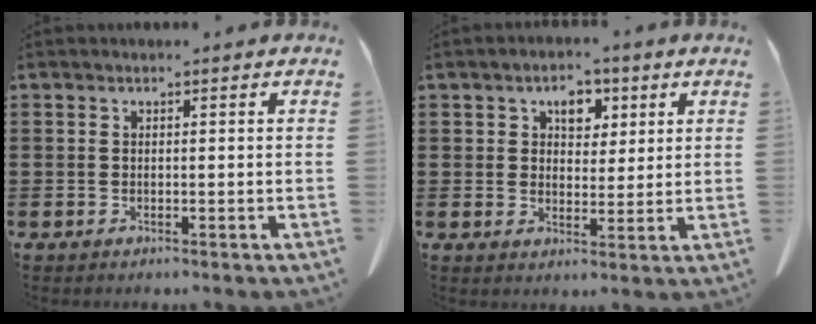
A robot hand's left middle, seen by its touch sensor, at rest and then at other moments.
{"total": 4.5, "force": [2.4, 3.1, 2.1], "torque": [-0.032, 0.004, 0.036]}